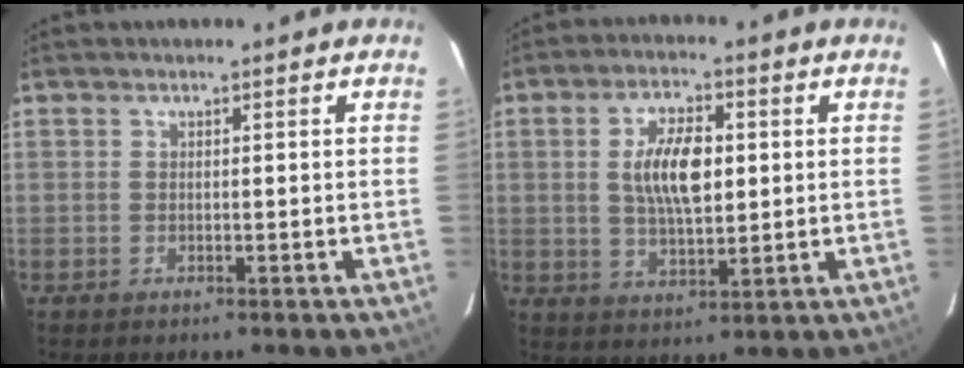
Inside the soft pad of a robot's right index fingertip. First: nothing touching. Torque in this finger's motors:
{"motor_torque": [0.63, -0.14, 0.31, 0.13]}